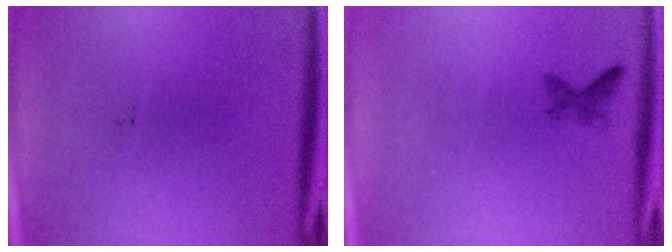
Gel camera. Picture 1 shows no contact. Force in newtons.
{"total": 1.1}